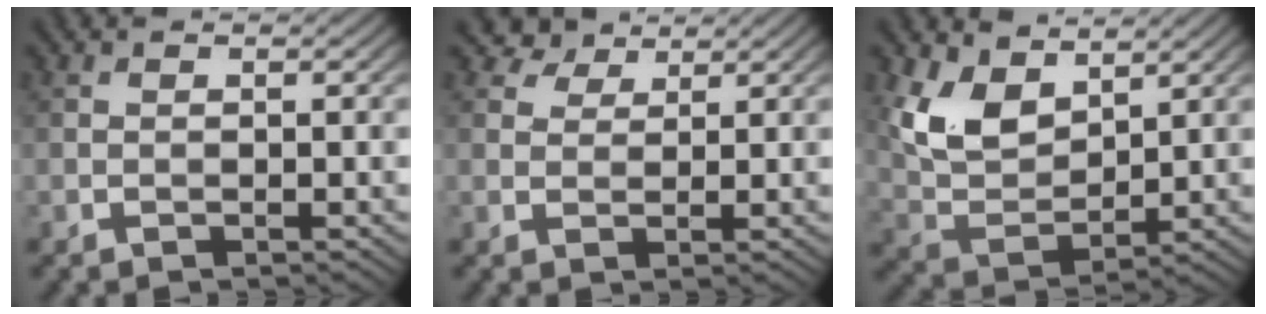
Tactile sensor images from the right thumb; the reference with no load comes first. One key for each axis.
{"total": 3.2, "fx": 2.5, "fy": 1.7, "fz": 1.2, "tx": -0.030, "ty": 0.006, "tz": 0.050}
{"total": 8.2, "fx": 4.5, "fy": 4.5, "fz": 5.2, "tx": -0.123, "ty": -0.004, "tz": 0.090}